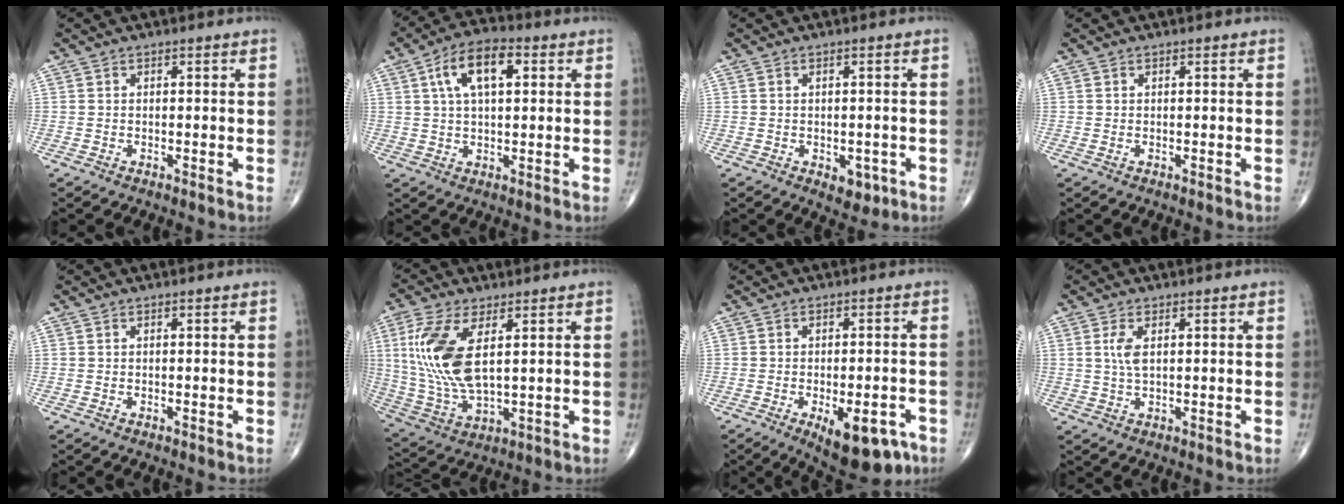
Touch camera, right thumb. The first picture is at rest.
{"total": 10.5, "force": [3.3, 4.9, 8.6], "torque": [-0.149, 0.014, 0.053]}
{"total": 3.7, "force": [-1.3, 2.3, 2.6], "torque": [-0.012, 0.002, -0.009]}
{"total": 0.0}
{"total": 0.0}
{"total": 15.1, "force": [3.5, 6.8, 13.1], "torque": [-0.289, -0.012, 0.080]}
{"total": 11.7, "force": [-5.6, 5.0, 9.0], "torque": [-0.101, 0.012, -0.068]}
{"total": 3.4, "force": [0.9, 1.4, 3.0], "torque": [-0.067, -0.001, 0.021]}